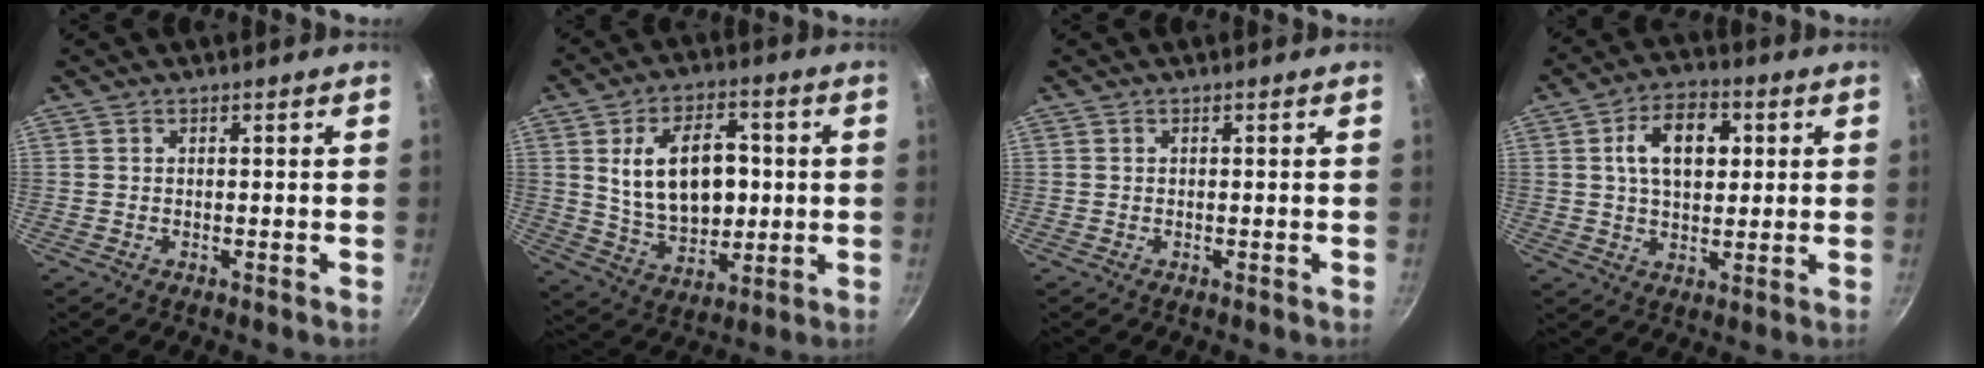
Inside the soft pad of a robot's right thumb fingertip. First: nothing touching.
{"total": 16.2, "force": [2.0, 10.4, 12.3], "torque": [-0.172, -0.002, 0.044]}
{"total": 0.0}
{"total": 11.3, "force": [2.6, 7.1, 8.4], "torque": [-0.115, 0.007, 0.035]}